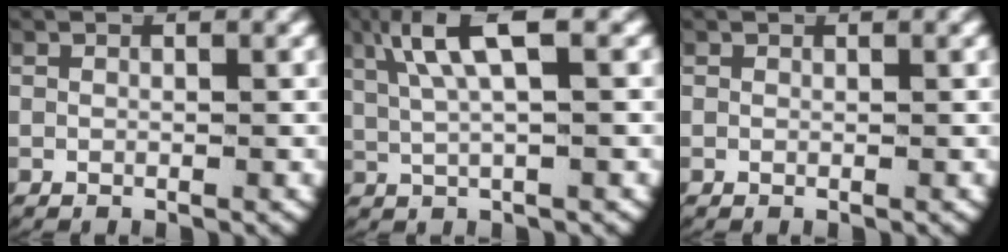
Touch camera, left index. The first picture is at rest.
{"total": 6.4, "force": [2.8, 1.9, 5.5], "torque": [-0.101, 0.015, 0.042]}
{"total": 0.0}